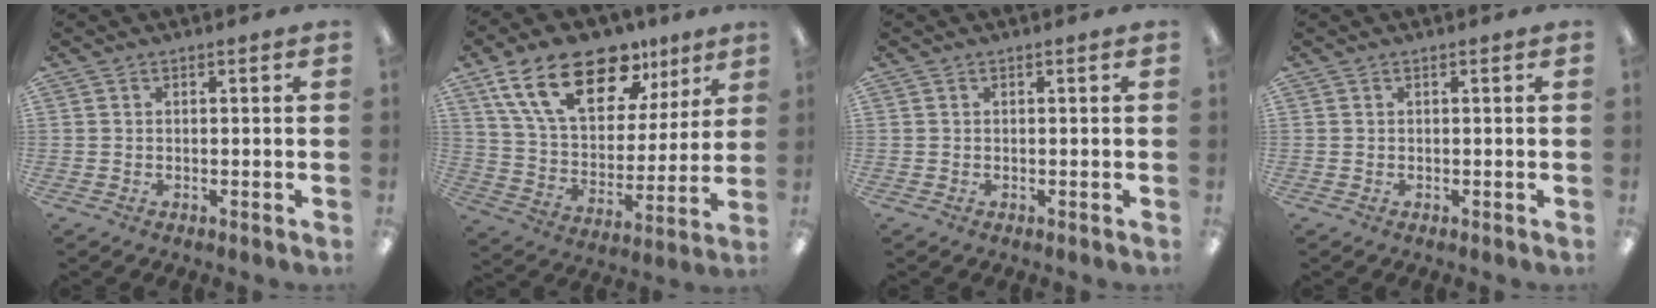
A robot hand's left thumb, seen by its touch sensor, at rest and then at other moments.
{"total": 21.0, "force": [13.0, 11.1, 12.2], "torque": [-0.216, -0.058, 0.231]}
{"total": 0.0}
{"total": 0.0}